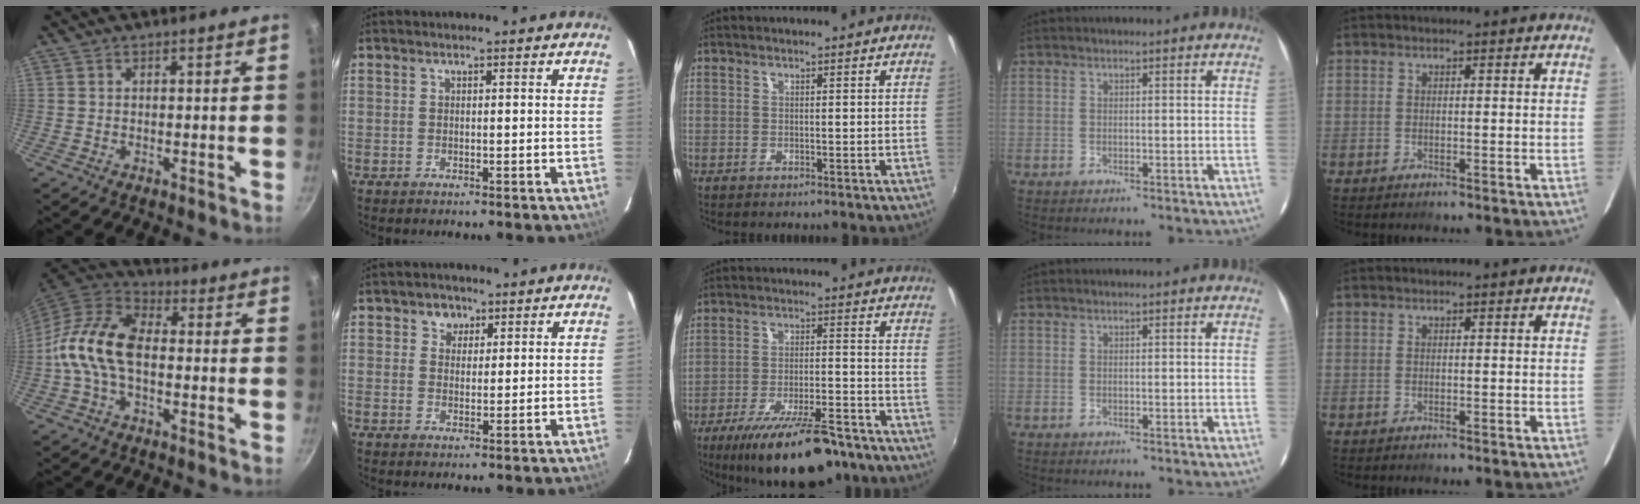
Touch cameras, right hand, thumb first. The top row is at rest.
{"thumb": {"total": 13.8, "force": [-1.4, 8.5, 10.9], "torque": [-0.193, 0.039, -0.047]}, "index": {"total": 3.1, "force": [1.6, 2.7, 0.5], "torque": [0.005, 0.008, 0.026]}, "middle": {"total": 17.2, "force": [-13.0, 5.1, 10.1], "torque": [-0.184, -0.024, -0.193]}}